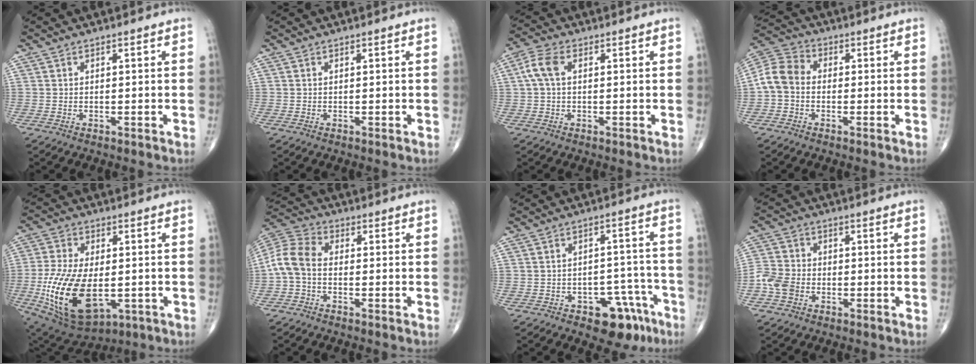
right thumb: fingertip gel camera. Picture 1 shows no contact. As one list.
[{"total": 0.0}, {"total": 5.2, "force": [0.8, 3.1, 4.1], "torque": [-0.098, 0.017, 0.013]}, {"total": 7.8, "force": [-0.8, 6.1, 4.8], "torque": [-0.086, 0.024, -0.032]}, {"total": 20.1, "force": [-3.7, 10.9, 16.5], "torque": [-0.325, -0.011, -0.042]}, {"total": 7.9, "force": [-1.2, 5.2, 5.8], "torque": [-0.118, 0.024, -0.039]}, {"total": 9.9, "force": [-5.8, 5.5, 5.8], "torque": [-0.039, 0.049, -0.071]}, {"total": 6.3, "force": [-2.2, 5.0, 3.1], "torque": [-0.056, 0.017, -0.048]}]